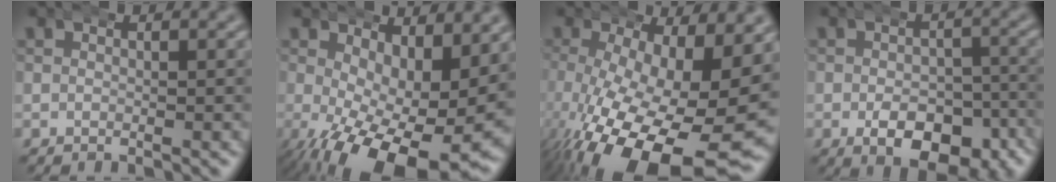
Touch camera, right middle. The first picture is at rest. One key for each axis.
{"total": 11.1, "fx": -3.5, "fy": 4.7, "fz": 9.4, "tx": -0.150, "ty": -0.056, "tz": -0.025}
{"total": 15.5, "fx": -5.4, "fy": 7.1, "fz": 12.7, "tx": -0.220, "ty": -0.062, "tz": -0.044}
{"total": 7.9, "fx": -4.1, "fy": 4.5, "fz": 5.1, "tx": -0.071, "ty": -0.024, "tz": -0.058}